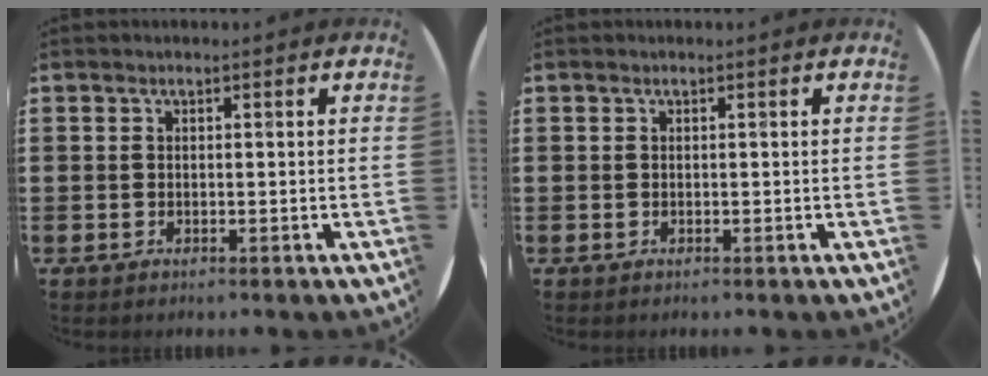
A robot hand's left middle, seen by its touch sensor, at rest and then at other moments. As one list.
[{"total": 0.0}]